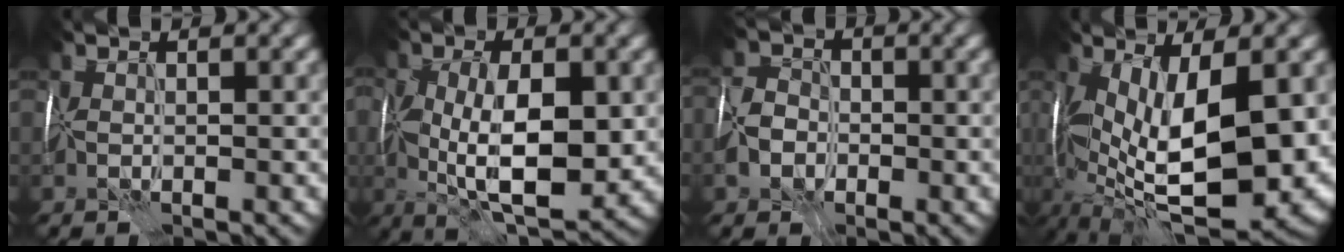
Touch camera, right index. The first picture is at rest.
{"total": 9.0, "force": [-1.8, 4.3, 7.7], "torque": [-0.137, -0.014, -0.029]}
{"total": 3.8, "force": [-1.9, 2.8, 1.6], "torque": [-0.032, 0.001, -0.046]}
{"total": 15.2, "force": [-2.7, 6.2, 13.6], "torque": [-0.233, -0.033, -0.038]}